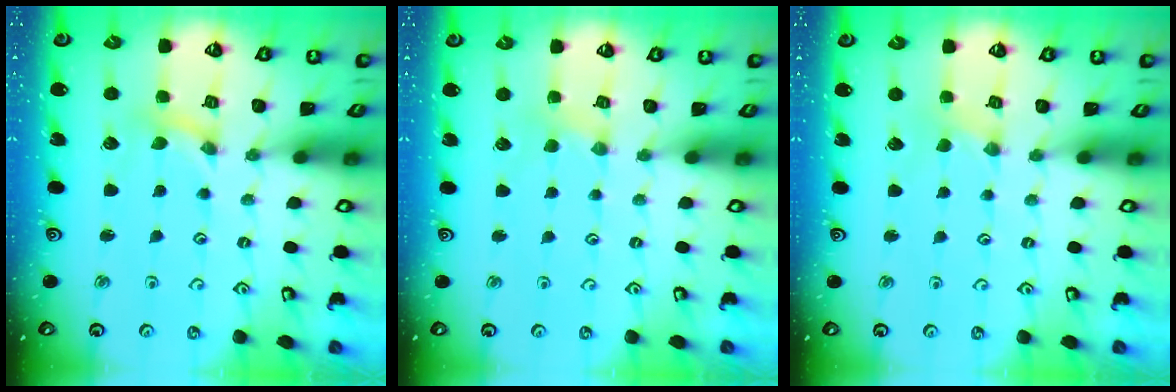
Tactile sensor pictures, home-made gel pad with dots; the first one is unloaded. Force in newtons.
{"total": 1.8, "press": 1.7, "slide": 0.4}
{"total": 0.0}